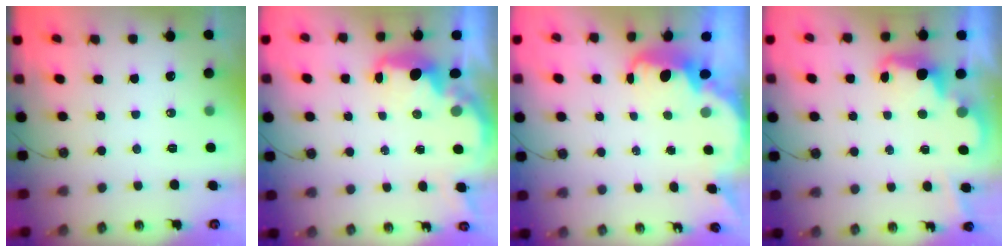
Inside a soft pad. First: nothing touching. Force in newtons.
{"total": 3.0, "press": 3.0, "slide": 0.4}
{"total": 3.8, "press": 3.7, "slide": 0.4}
{"total": 2.5, "press": 2.4, "slide": 0.5}